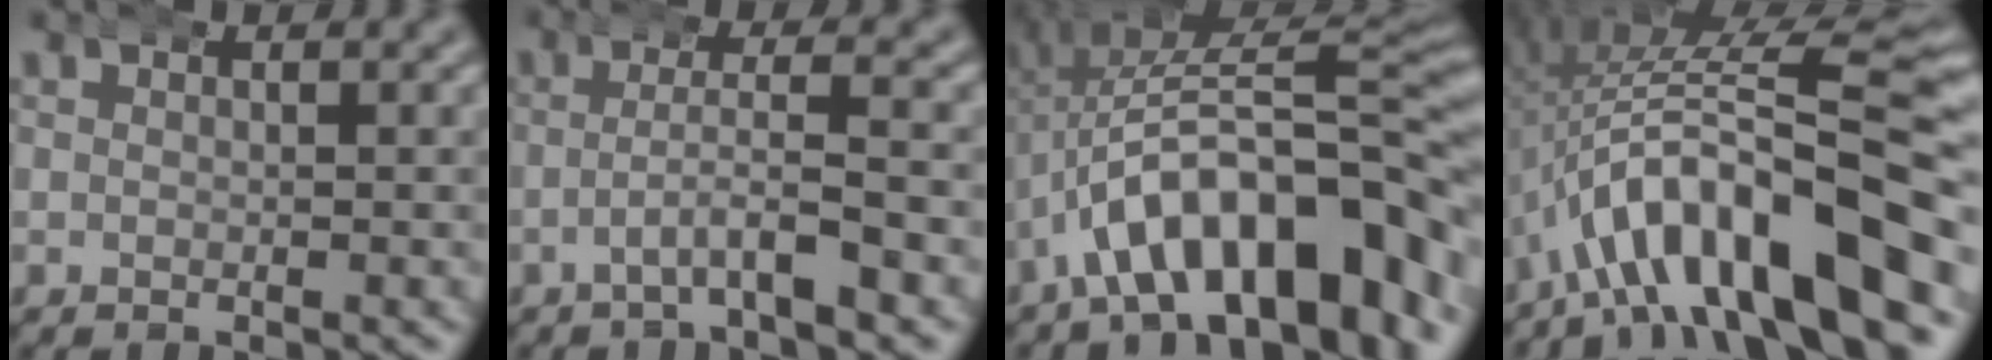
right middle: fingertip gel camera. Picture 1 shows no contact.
{"total": 2.6, "force": [-1.6, -0.3, 2.0], "torque": [-0.034, 0.003, -0.030]}
{"total": 11.5, "force": [-3.3, 5.8, 9.4], "torque": [-0.157, -0.007, -0.048]}
{"total": 14.4, "force": [-3.8, 6.9, 12.1], "torque": [-0.203, -0.010, -0.047]}